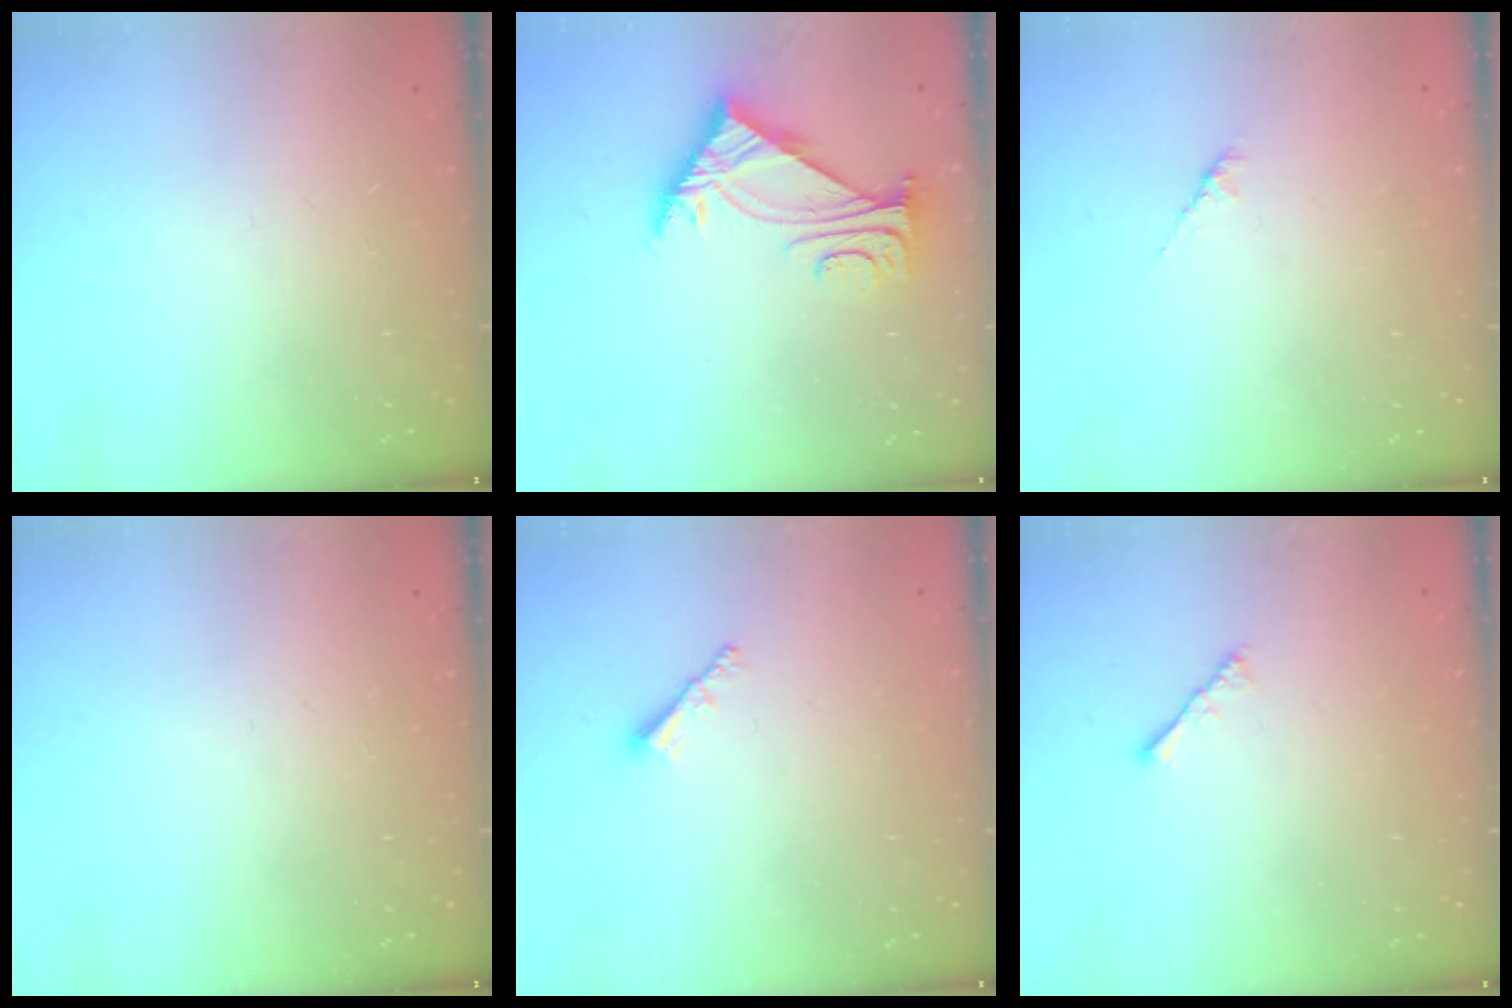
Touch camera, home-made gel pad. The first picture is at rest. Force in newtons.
{"total": 5.6, "press": 5.5, "slide": 1.0}
{"total": 1.5, "press": 1.4, "slide": 0.5}
{"total": 0.0}
{"total": 1.9, "press": 1.9, "slide": 0.5}
{"total": 2.2, "press": 2.1, "slide": 0.5}